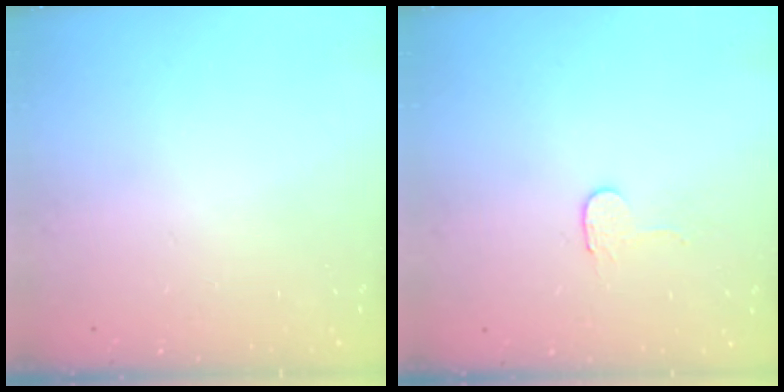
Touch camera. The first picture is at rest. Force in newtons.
{"total": 2.7, "press": 2.7, "slide": 0.2}